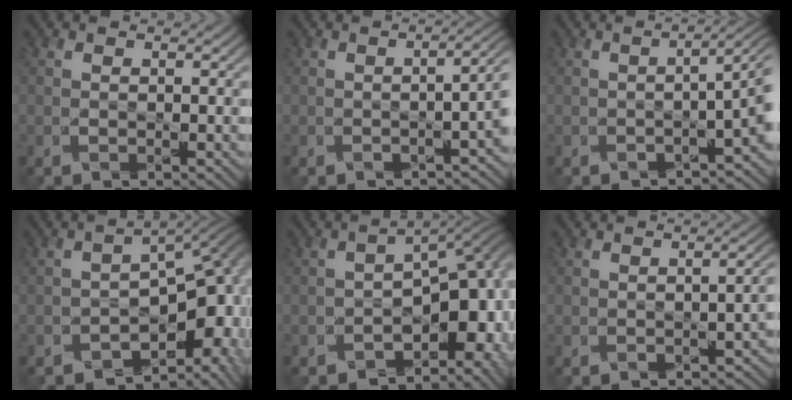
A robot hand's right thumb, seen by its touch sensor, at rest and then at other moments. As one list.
[{"total": 4.7, "force": [-1.2, 1.7, 4.3], "torque": [-0.048, -0.004, -0.015]}, {"total": 5.8, "force": [-1.9, 1.5, 5.3], "torque": [-0.062, -0.007, -0.032]}, {"total": 11.5, "force": [-5.0, 6.0, 8.4], "torque": [-0.107, -0.029, -0.072]}, {"total": 12.8, "force": [-5.2, 6.7, 9.5], "torque": [-0.097, -0.024, -0.068]}, {"total": 3.0, "force": [-1.3, 1.0, 2.5], "torque": [-0.034, -0.006, -0.013]}]